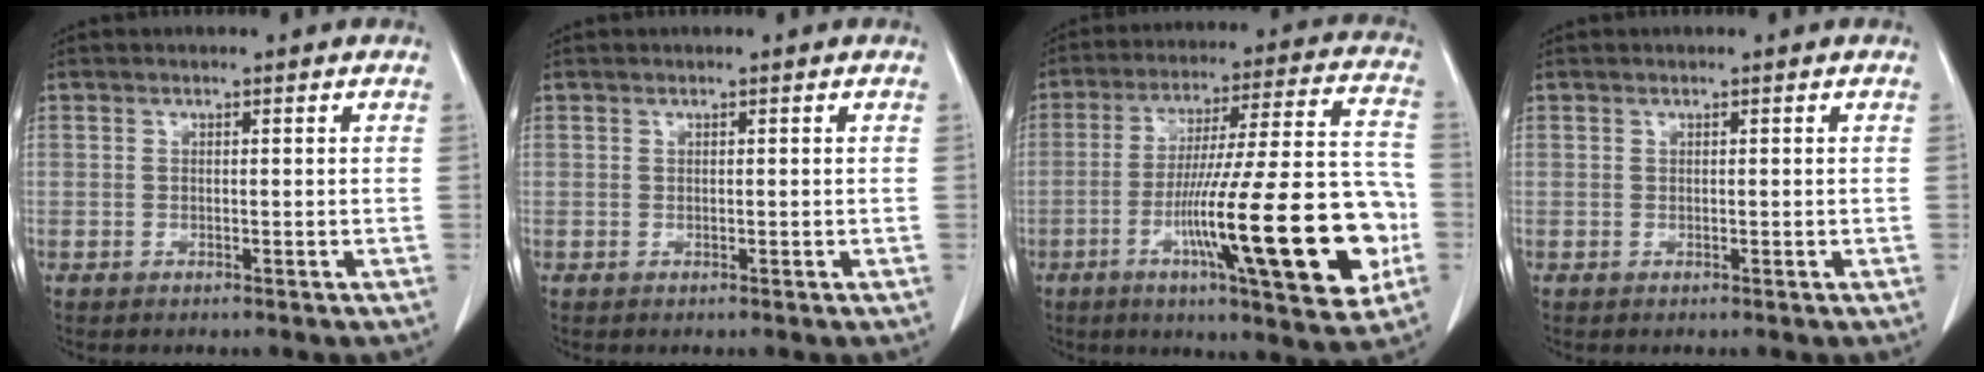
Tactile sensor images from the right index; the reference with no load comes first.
{"total": 0.0}
{"total": 24.0, "force": [-7.3, 2.3, 22.7], "torque": [-0.323, -0.001, -0.108]}
{"total": 0.0}